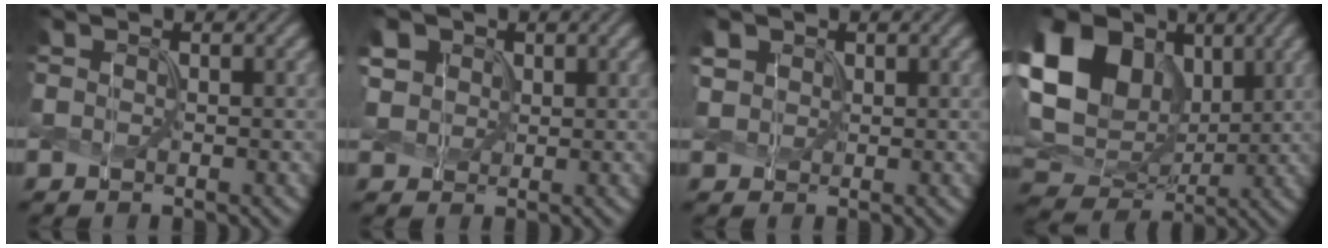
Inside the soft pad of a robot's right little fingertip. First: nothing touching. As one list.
[{"total": 4.5, "force": [2.0, 3.5, 2.0], "torque": [-0.081, 0.014, 0.043]}, {"total": 1.9, "force": [0.9, 1.5, 0.6], "torque": [-0.023, 0.003, 0.019]}, {"total": 16.7, "force": [5.1, 12.4, 9.9], "torque": [-0.240, 0.043, 0.084]}]